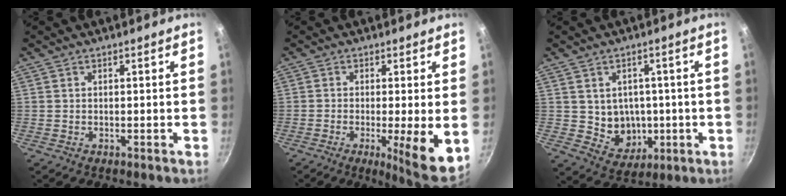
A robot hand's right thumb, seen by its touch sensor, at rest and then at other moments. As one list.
[{"total": 9.2, "force": [-1.5, 1.3, 9.0], "torque": [-0.131, -0.015, -0.018]}, {"total": 8.2, "force": [-0.1, 7.1, 4.0], "torque": [-0.031, -0.002, 0.014]}]